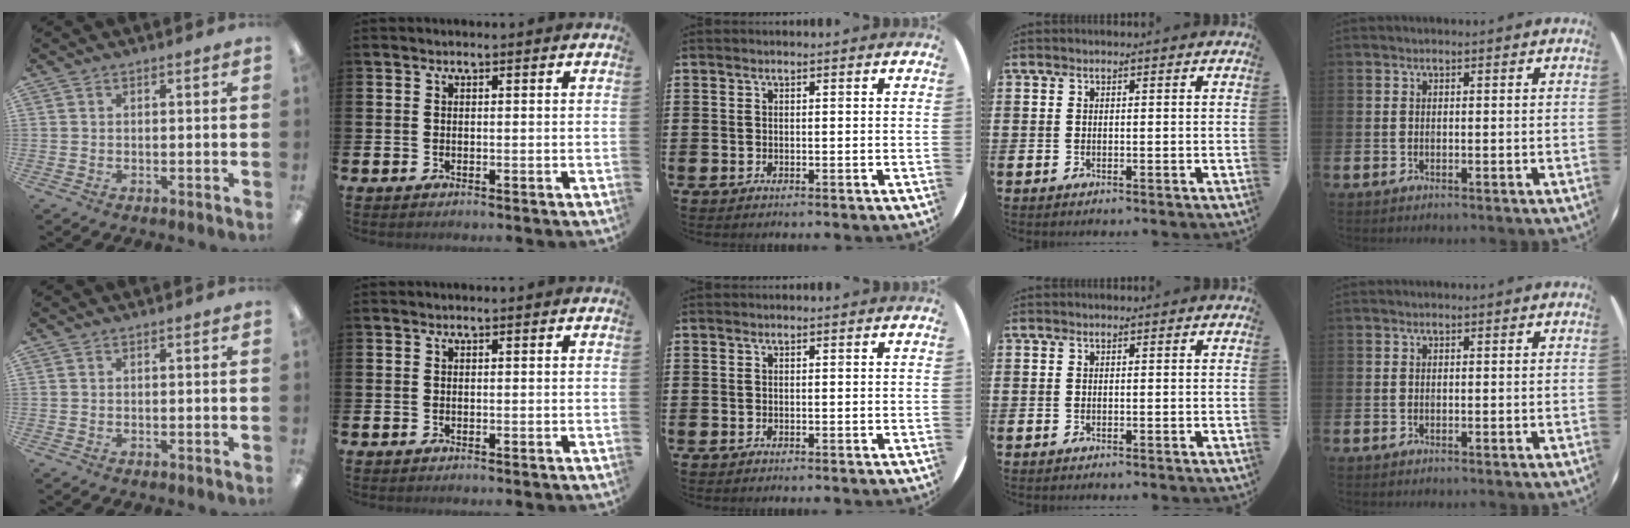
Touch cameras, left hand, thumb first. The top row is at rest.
{}